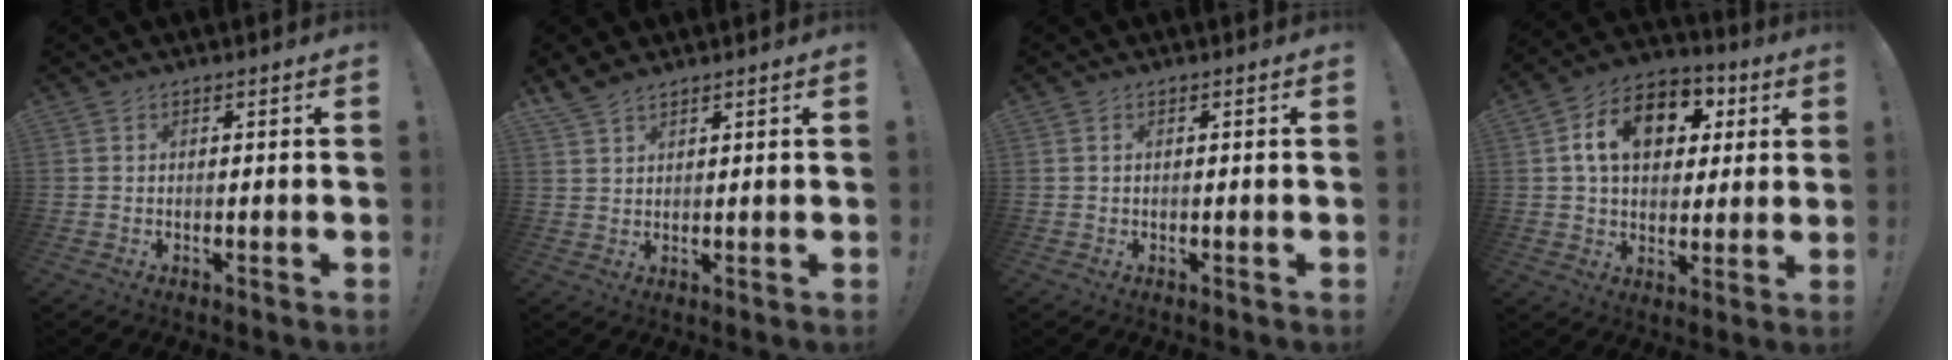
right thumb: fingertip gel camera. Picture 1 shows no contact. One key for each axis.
{"total": 4.0, "fx": 3.5, "fy": 1.2, "fz": 1.5, "tx": -0.028, "ty": -0.019, "tz": 0.068}
{"total": 0.0}
{"total": 15.7, "fx": 5.0, "fy": 11.1, "fz": 10.0, "tx": -0.150, "ty": -0.005, "tz": 0.091}